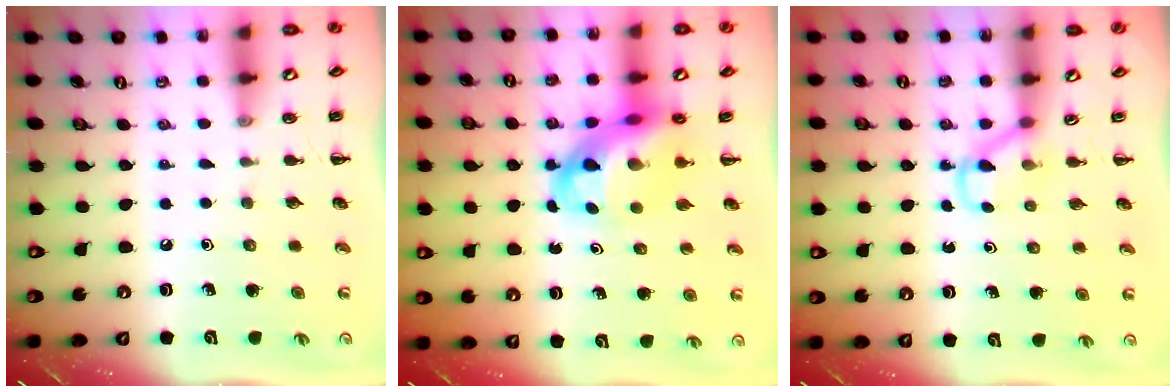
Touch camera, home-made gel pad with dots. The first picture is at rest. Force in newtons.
{"total": 10.9, "press": 10.6, "slide": 2.8}
{"total": 3.4, "press": 3.2, "slide": 1.2}